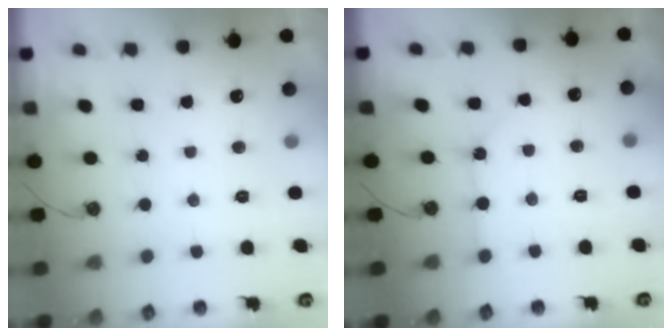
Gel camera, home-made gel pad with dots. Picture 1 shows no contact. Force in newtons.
{"total": 1.5, "press": 1.5, "slide": 0.3}